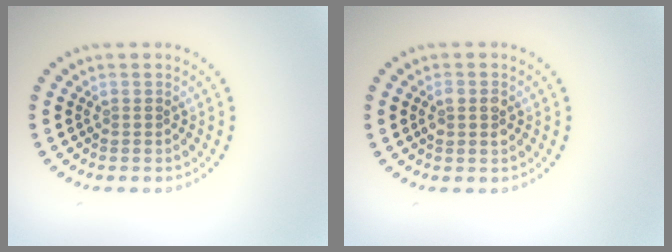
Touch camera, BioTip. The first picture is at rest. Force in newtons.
{"total": 1.6, "press": 1.6, "slide": 0.2}